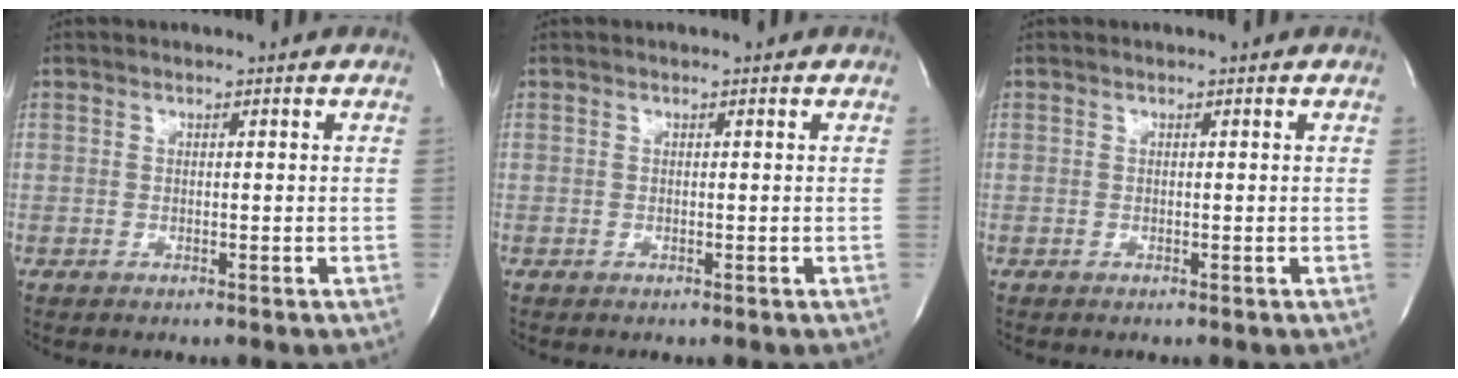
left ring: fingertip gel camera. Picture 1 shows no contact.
{"total": 0.0}
{"total": 0.0}